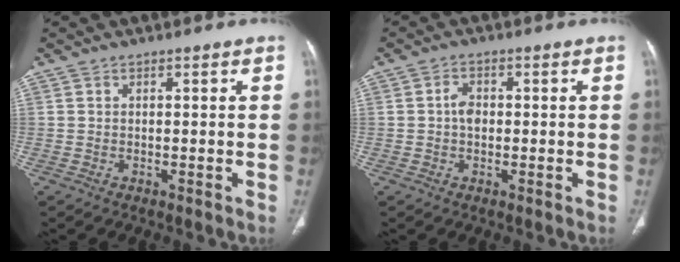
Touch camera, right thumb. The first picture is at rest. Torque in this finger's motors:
{"motor_torque": [0.52, 0.26, 0.28, -0.30, 0.01]}